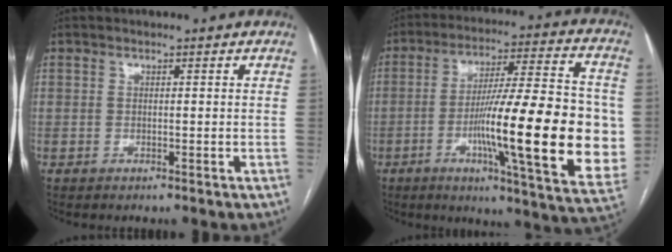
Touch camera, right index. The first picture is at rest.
{"total": 24.1, "force": [-3.8, 2.5, 23.6], "torque": [-0.312, -0.001, -0.056]}